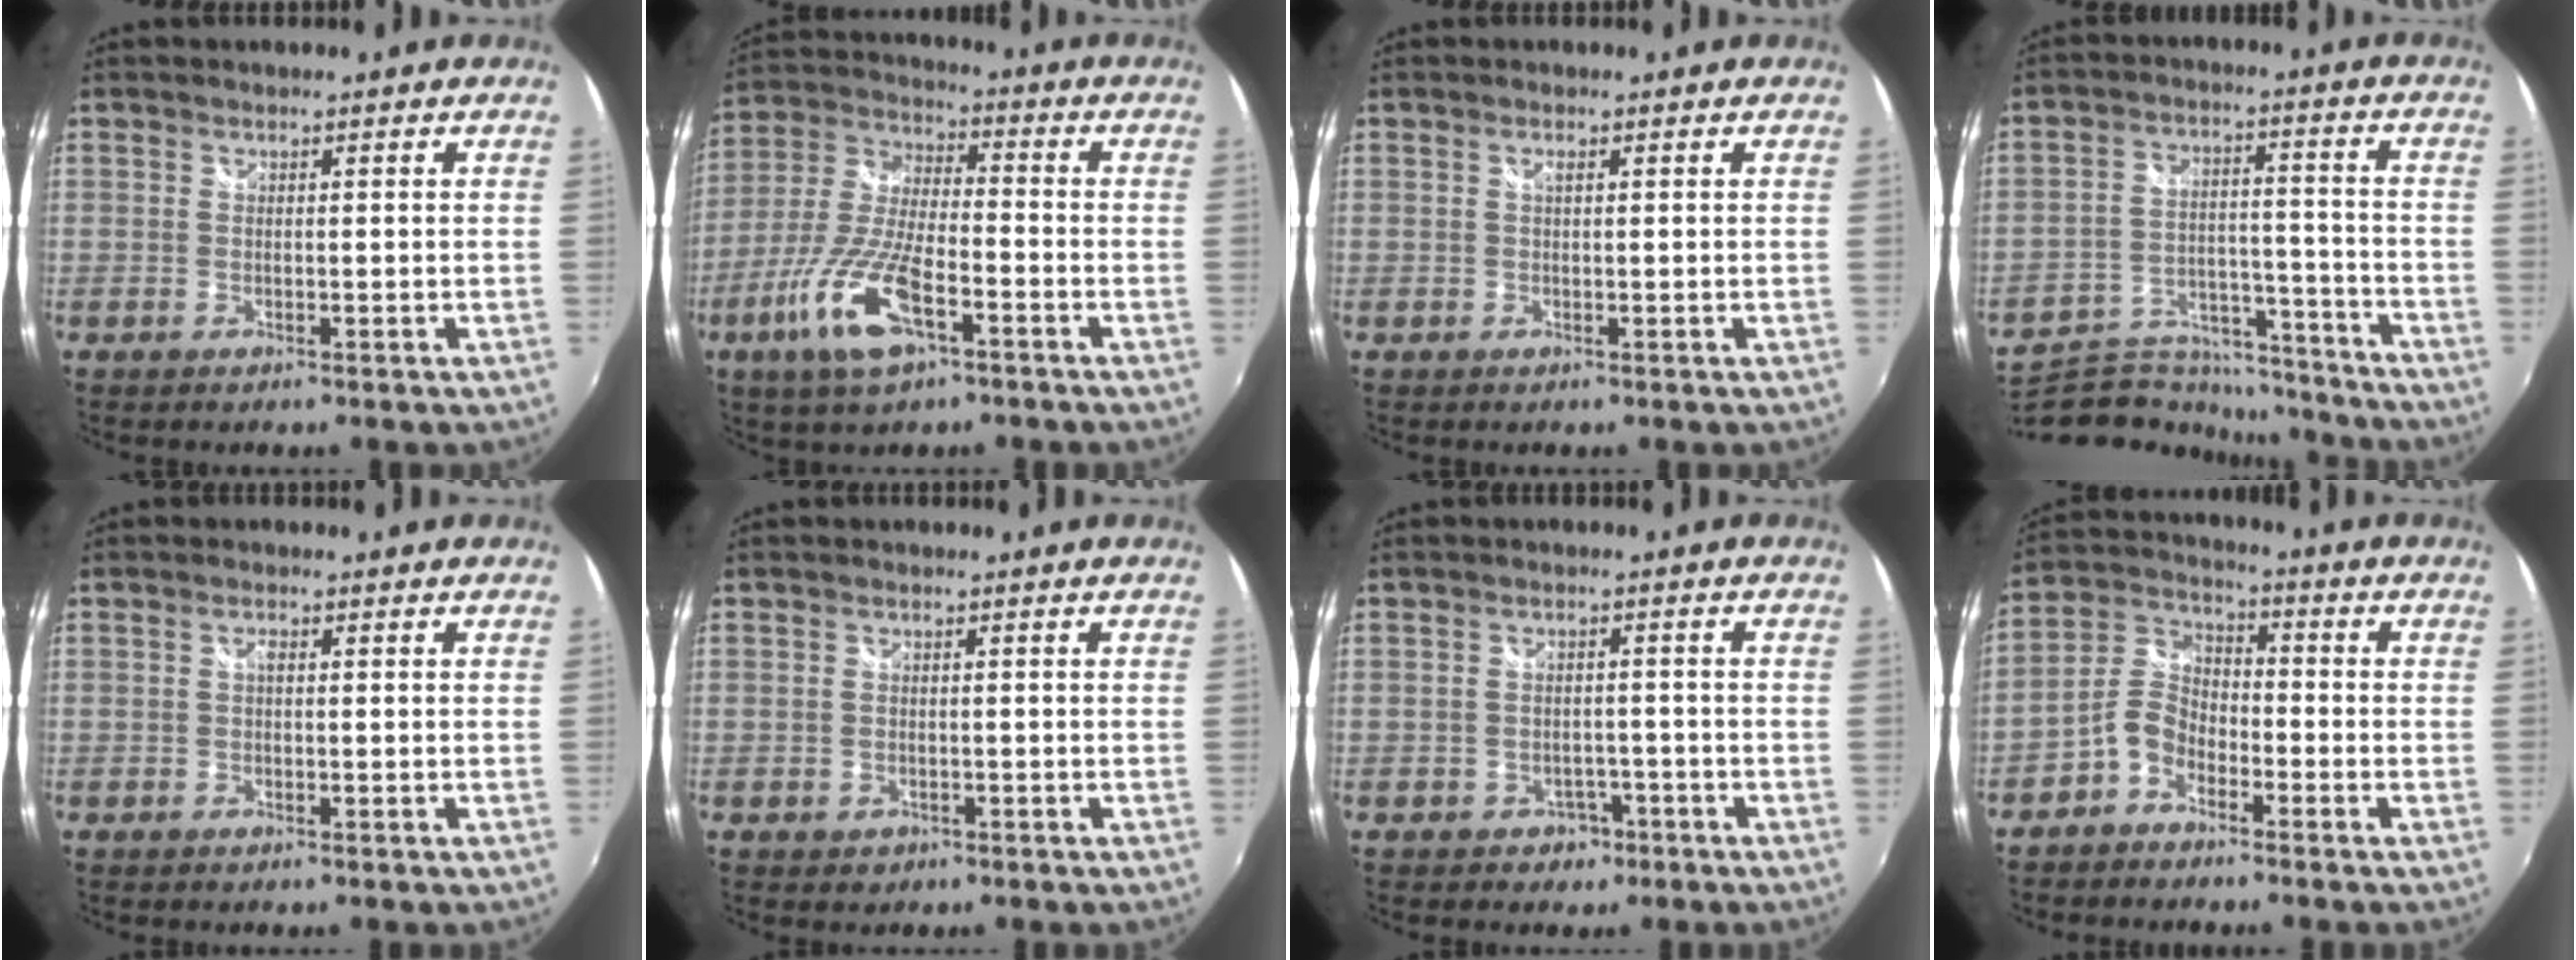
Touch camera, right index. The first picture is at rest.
{"total": 14.3, "force": [-7.1, 4.5, 11.5], "torque": [-0.253, -0.015, -0.137]}
{"total": 0.6, "force": [0.2, 0.1, 0.6], "torque": [-0.012, 0.002, 0.003]}
{"total": 17.3, "force": [-15.2, 6.7, 4.8], "torque": [-0.104, 0.026, -0.221]}
{"total": 0.9, "force": [0.1, 0.4, 0.7], "torque": [-0.014, 0.003, -0.001]}
{"total": 1.8, "force": [-0.8, 1.5, 0.6], "torque": [-0.014, -0.002, -0.008]}
{"total": 3.7, "force": [-2.2, 2.9, 0.8], "torque": [-0.022, 0.010, -0.024]}
{"total": 6.4, "force": [-4.2, 3.9, 3.0], "torque": [-0.066, 0.021, -0.089]}